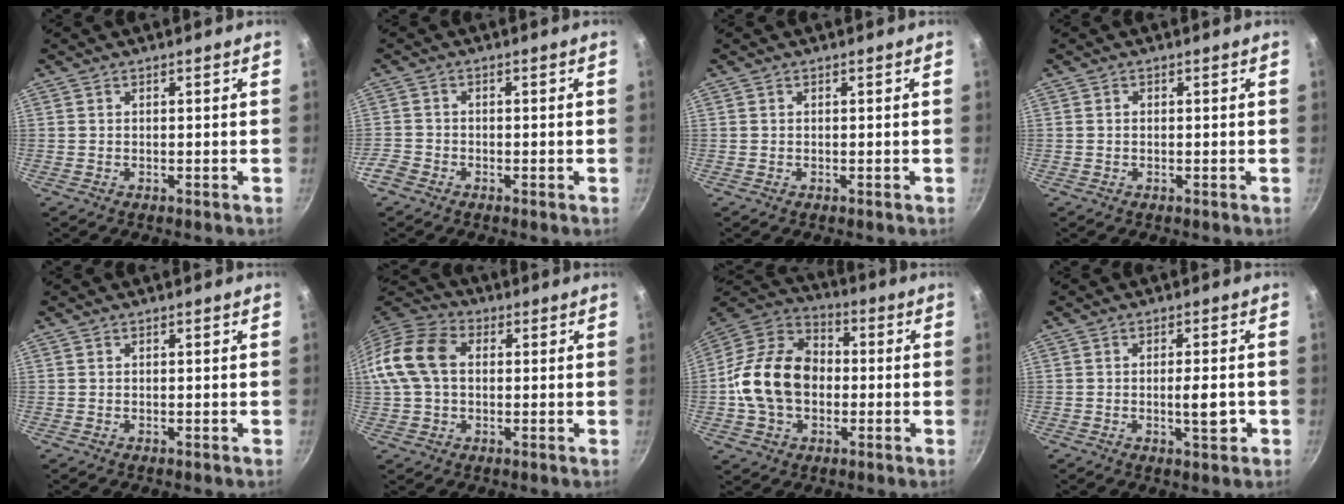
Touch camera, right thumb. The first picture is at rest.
{"total": 3.0, "force": [-2.1, 1.9, 1.0], "torque": [-0.024, 0.011, -0.046]}
{"total": 0.0}
{"total": 0.7, "force": [0.0, 0.5, 0.4], "torque": [-0.005, 0.004, -0.001]}
{"total": 0.0}
{"total": 13.6, "force": [1.5, 9.5, 9.5], "torque": [-0.172, 0.028, 0.013]}
{"total": 17.4, "force": [-1.4, 12.8, 11.7], "torque": [-0.182, 0.036, -0.040]}
{"total": 4.7, "force": [-1.0, 1.4, 4.3], "torque": [-0.050, 0.004, -0.015]}